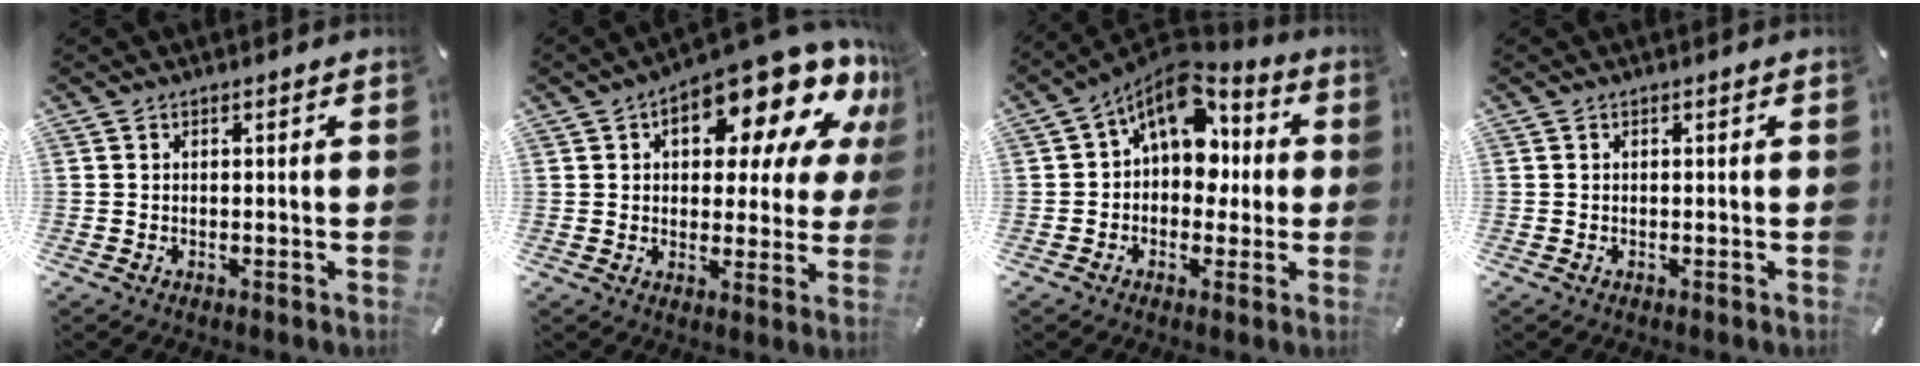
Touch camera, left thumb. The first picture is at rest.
{"total": 18.3, "force": [10.8, 7.8, 12.6], "torque": [-0.172, -0.078, 0.174]}
{"total": 13.9, "force": [4.7, 9.3, 9.2], "torque": [-0.144, -0.029, 0.084]}
{"total": 0.0}